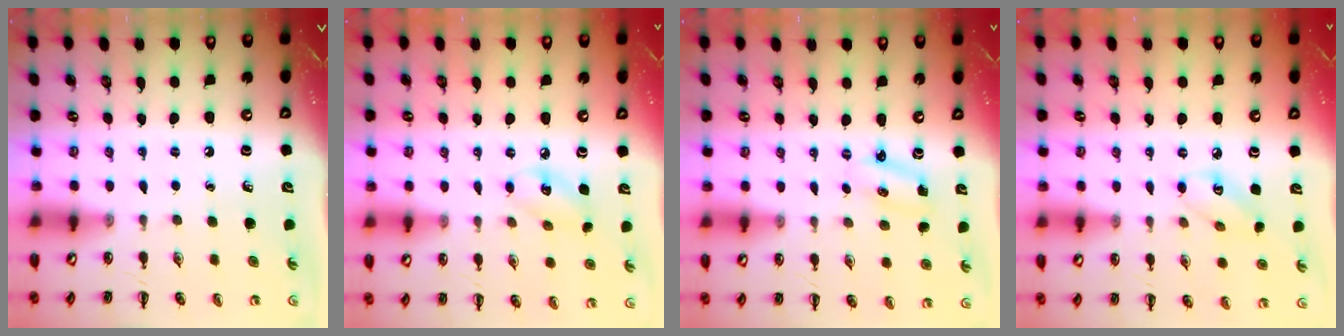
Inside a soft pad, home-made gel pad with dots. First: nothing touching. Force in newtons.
{"total": 5.5, "press": 5.5, "slide": 0.4}
{"total": 2.5, "press": 2.5, "slide": 0.4}
{"total": 4.4, "press": 4.3, "slide": 0.9}